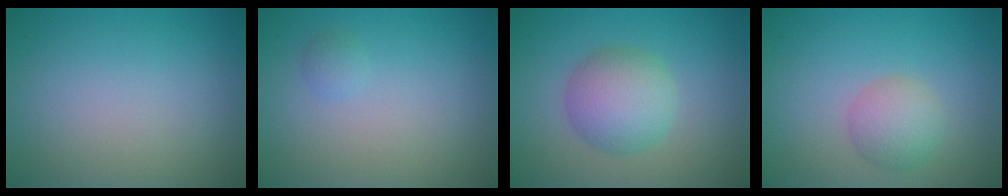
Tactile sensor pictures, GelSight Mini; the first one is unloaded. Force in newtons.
{"total": 0.7, "press": 0.7, "slide": 0.1}
{"total": 4.7, "press": 4.7, "slide": 0.1}
{"total": 2.9, "press": 2.9, "slide": 0.1}